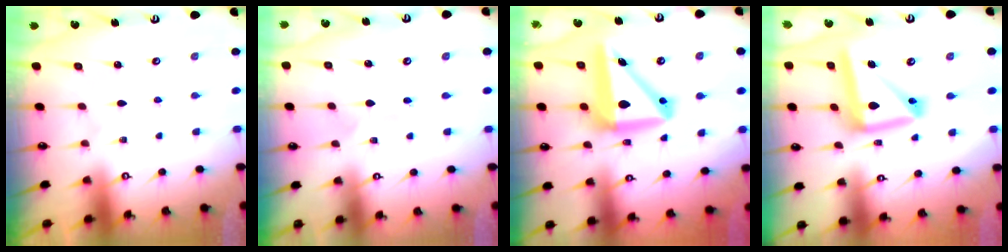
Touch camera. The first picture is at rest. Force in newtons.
{"total": 2.6, "press": 2.4, "slide": 1.0}
{"total": 13.2, "press": 12.9, "slide": 2.9}
{"total": 14.7, "press": 14.6, "slide": 1.6}